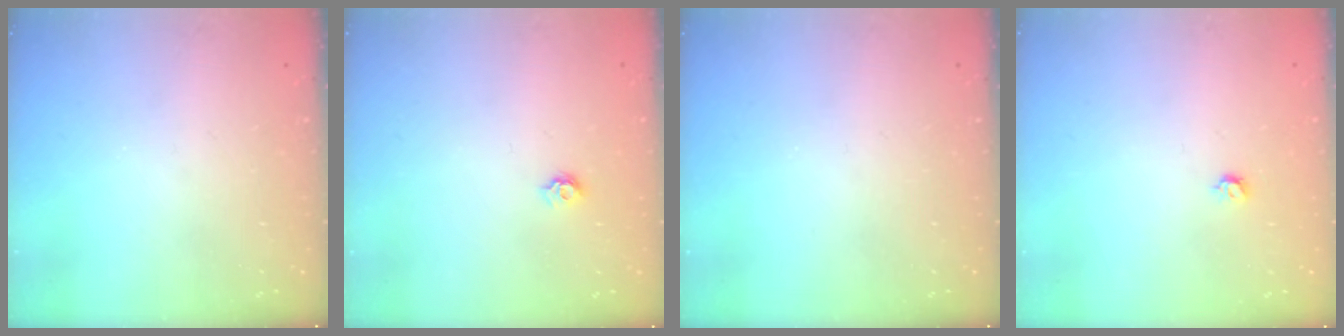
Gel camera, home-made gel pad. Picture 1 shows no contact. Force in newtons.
{"total": 4.6, "press": 4.6, "slide": 0.6}
{"total": 0.0}
{"total": 3.7, "press": 3.6, "slide": 0.7}